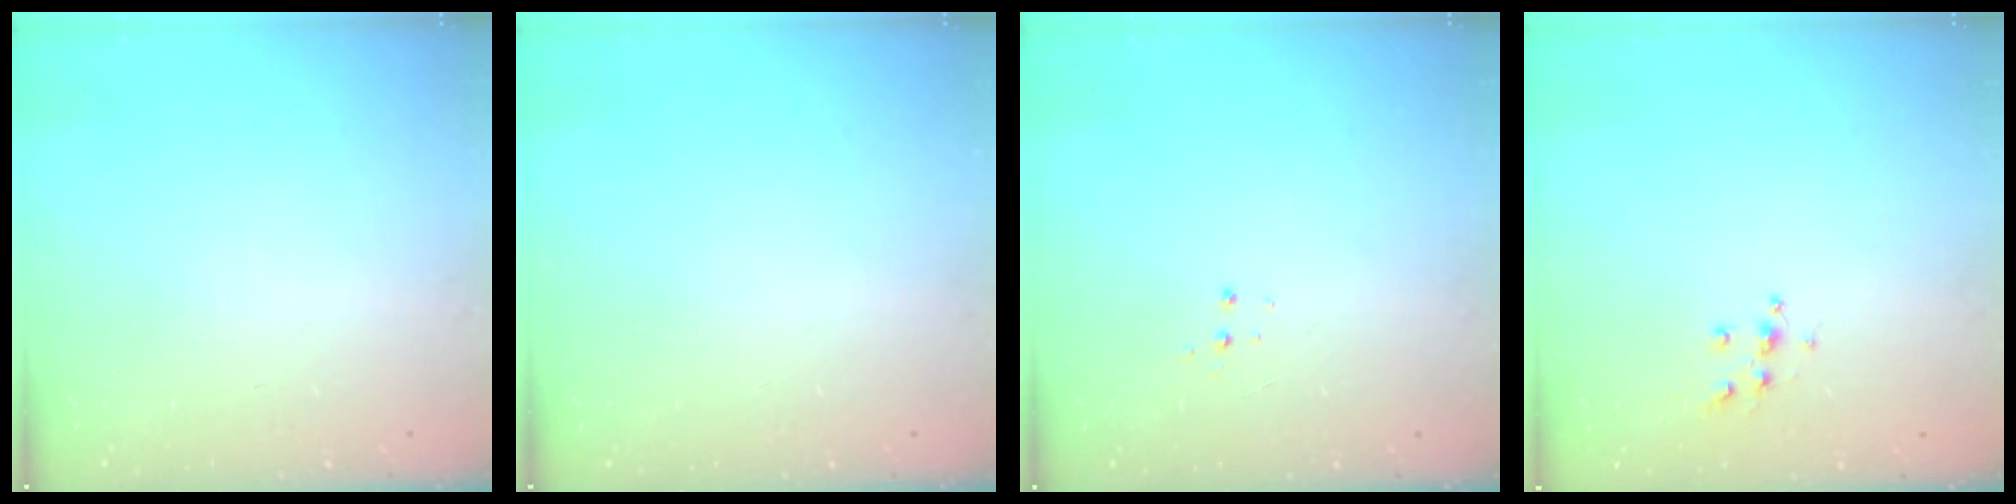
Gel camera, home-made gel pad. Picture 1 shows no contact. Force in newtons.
{"total": 0.0}
{"total": 5.2, "press": 5.2, "slide": 0.3}
{"total": 6.1, "press": 6.1, "slide": 0.4}